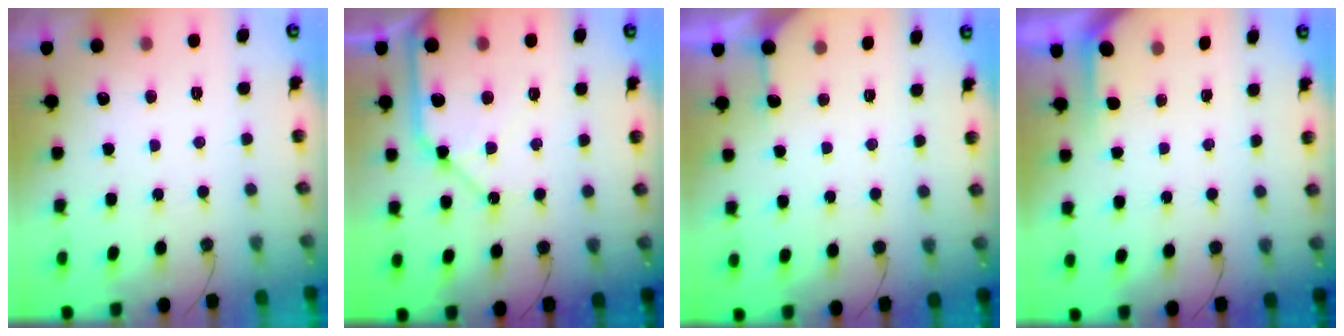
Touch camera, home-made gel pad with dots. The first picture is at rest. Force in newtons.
{"total": 11.8, "press": 11.7, "slide": 1.4}
{"total": 3.0, "press": 2.9, "slide": 0.4}
{"total": 1.9, "press": 1.9, "slide": 0.2}